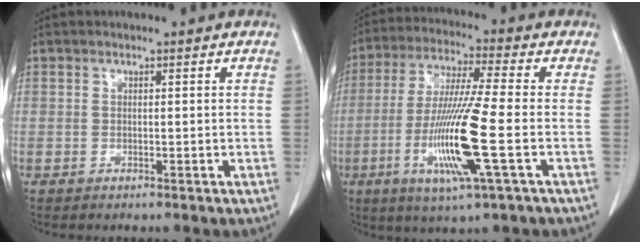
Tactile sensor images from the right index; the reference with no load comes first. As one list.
[{"total": 14.3, "force": [-3.8, -0.3, 13.7], "torque": [-0.281, -0.023, -0.076]}]